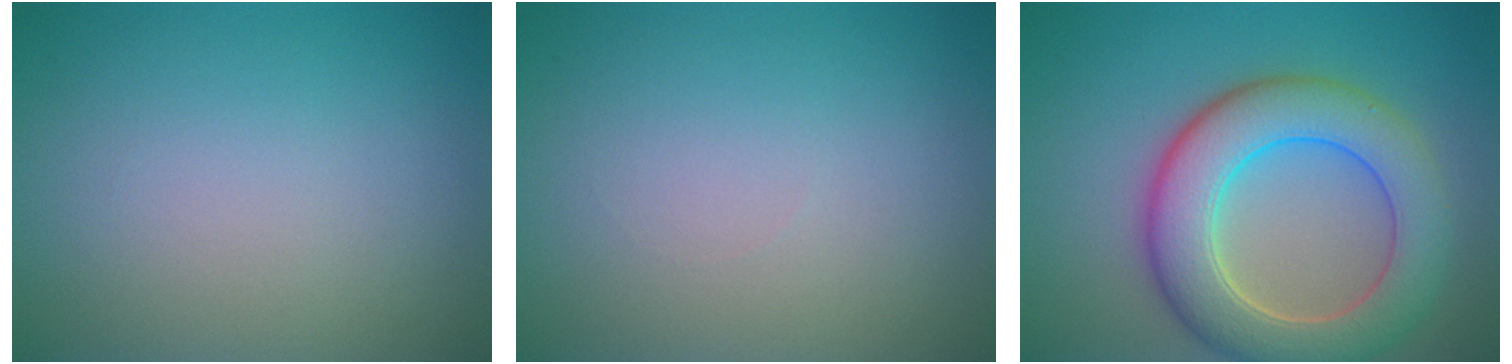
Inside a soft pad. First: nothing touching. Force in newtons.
{"total": 0.0}
{"total": 8.3, "press": 8.3, "slide": 0.7}